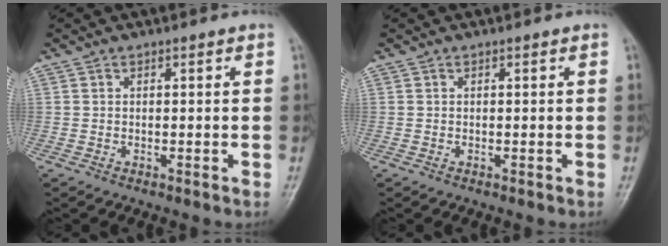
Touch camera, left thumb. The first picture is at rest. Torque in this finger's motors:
{"motor_torque": [0.00, 0.00, 0.00, 0.00, 0.00]}